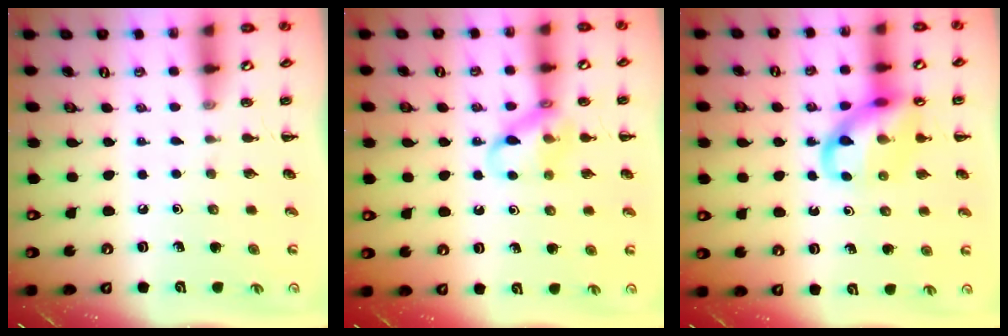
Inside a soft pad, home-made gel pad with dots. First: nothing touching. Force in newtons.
{"total": 12.0, "press": 11.9, "slide": 1.5}
{"total": 13.1, "press": 12.9, "slide": 2.3}